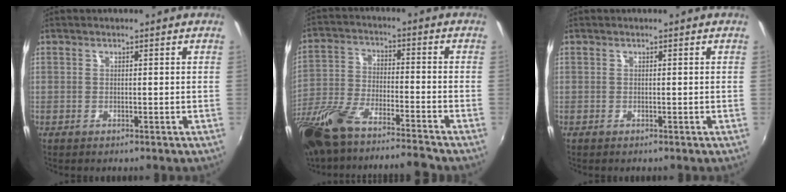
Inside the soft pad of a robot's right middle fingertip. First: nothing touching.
{"total": 18.0, "force": [-15.1, 2.5, 9.5], "torque": [-0.213, -0.043, -0.278]}
{"total": 0.0}